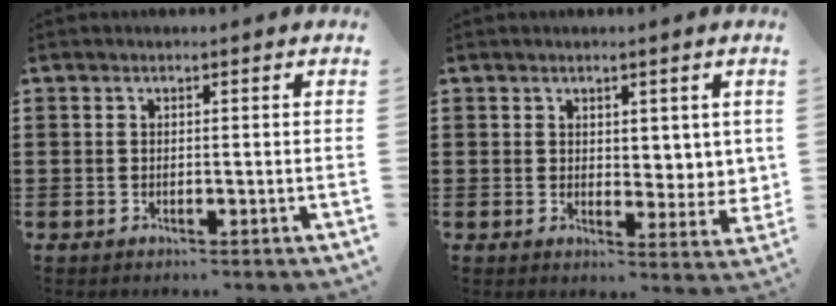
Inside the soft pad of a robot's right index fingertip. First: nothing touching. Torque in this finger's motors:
{"motor_torque": [-0.02, 0.03, 0.21, 0.02]}